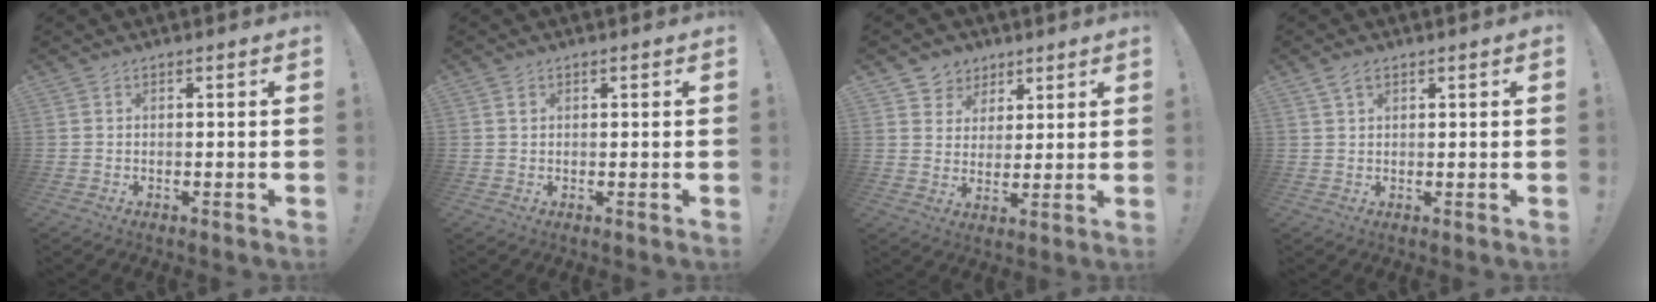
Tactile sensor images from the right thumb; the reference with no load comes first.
{"total": 0.8, "force": [0.3, 0.7, 0.3], "torque": [0.009, -0.002, 0.002]}
{"total": 6.8, "force": [3.2, 5.9, 0.4], "torque": [-0.009, -0.024, 0.068]}
{"total": 2.9, "force": [1.6, 1.3, 2.0], "torque": [-0.034, -0.003, 0.030]}